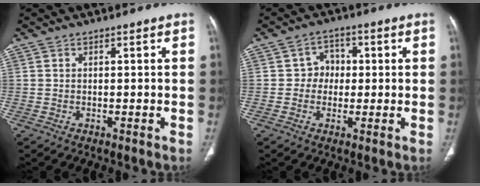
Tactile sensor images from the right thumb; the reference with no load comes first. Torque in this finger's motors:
{"motor_torque": [-0.17, 0.04, -0.10, 0.02, 0.07]}